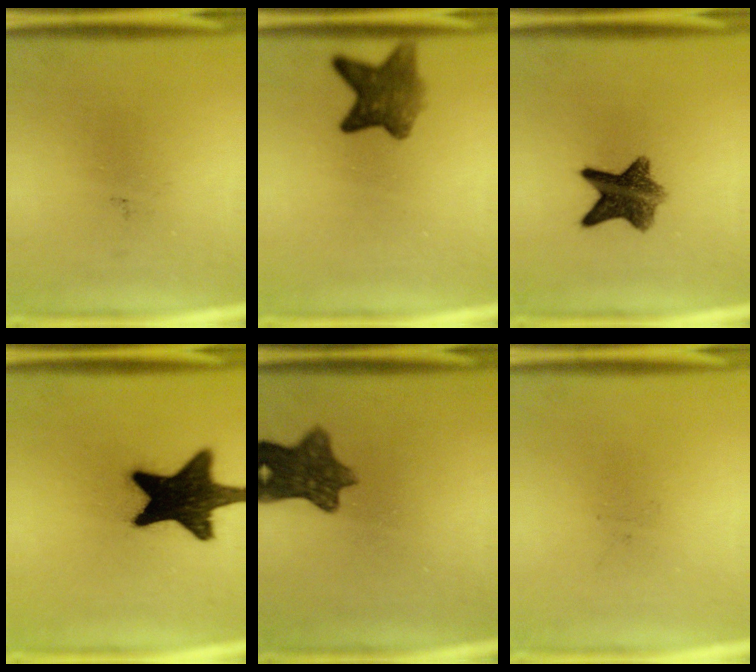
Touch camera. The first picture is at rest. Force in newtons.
{"total": 6.6}
{"total": 8.4}
{"total": 19.0}
{"total": 9.0}
{"total": 0.0}